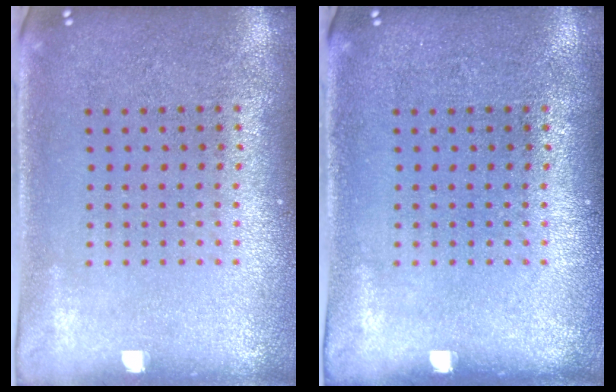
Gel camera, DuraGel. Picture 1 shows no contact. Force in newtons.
{"total": 0.0}